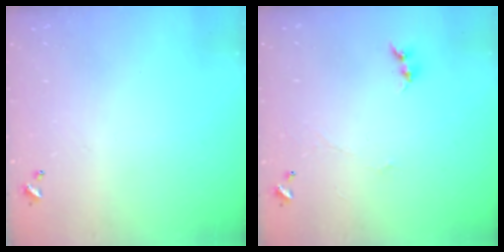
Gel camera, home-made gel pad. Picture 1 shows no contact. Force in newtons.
{"total": 0.6, "press": 0.3, "slide": 0.5}